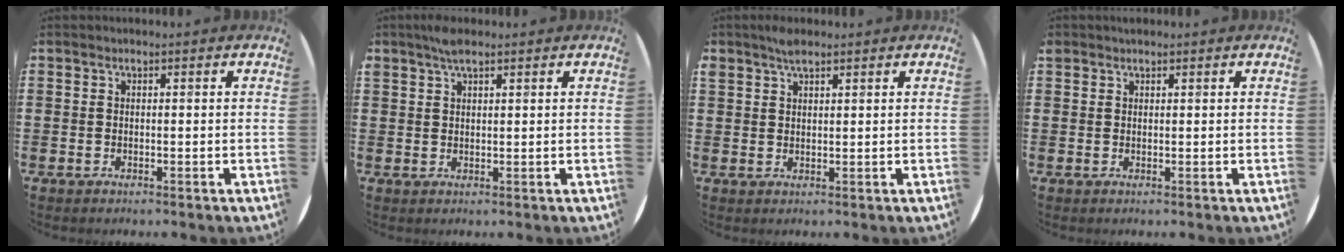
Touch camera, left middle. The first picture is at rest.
{"total": 2.3, "force": [1.8, 0.7, 1.2], "torque": [-0.019, 0.001, 0.032]}
{"total": 2.3, "force": [1.9, 0.8, 0.9], "torque": [-0.013, 0.000, 0.035]}
{"total": 0.6, "force": [0.6, 0.2, -0.1], "torque": [0.001, 0.003, 0.011]}